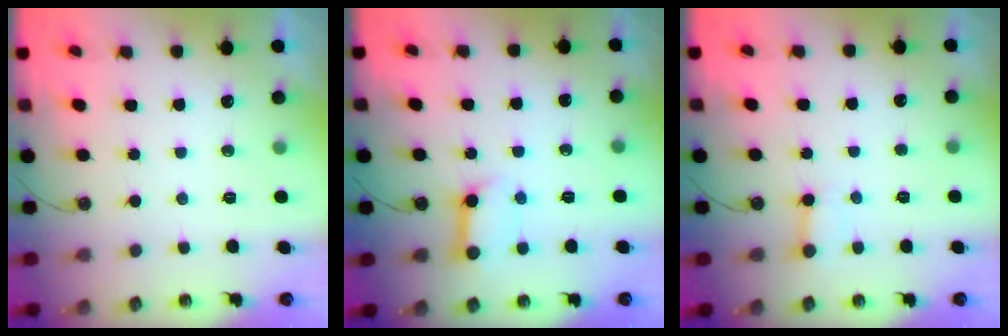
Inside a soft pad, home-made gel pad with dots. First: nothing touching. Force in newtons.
{"total": 10.0, "press": 9.9, "slide": 1.4}
{"total": 2.6, "press": 2.6, "slide": 0.3}